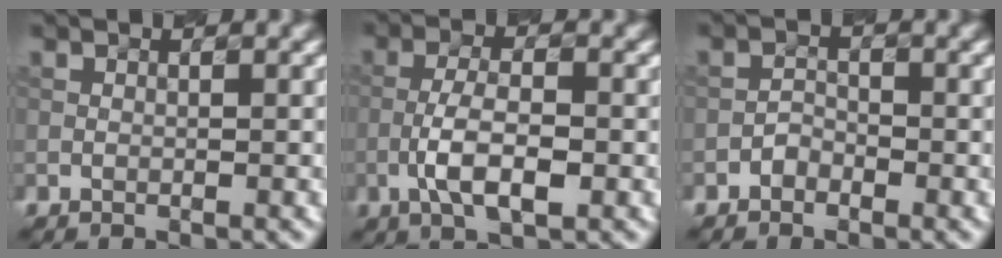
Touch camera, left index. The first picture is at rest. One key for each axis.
{"total": 4.6, "fx": -1.6, "fy": 1.6, "fz": 4.0, "tx": -0.075, "ty": 0.001, "tz": -0.033}
{"total": 1.2, "fx": -0.9, "fy": 0.8, "fz": 0.4, "tx": -0.004, "ty": 0.006, "tz": -0.018}